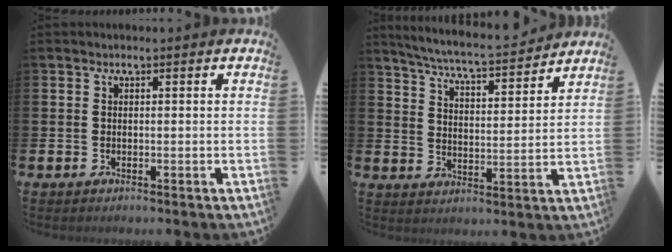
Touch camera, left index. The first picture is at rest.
{"total": 6.2, "force": [6.0, 0.1, 1.7], "torque": [-0.060, -0.045, 0.102]}